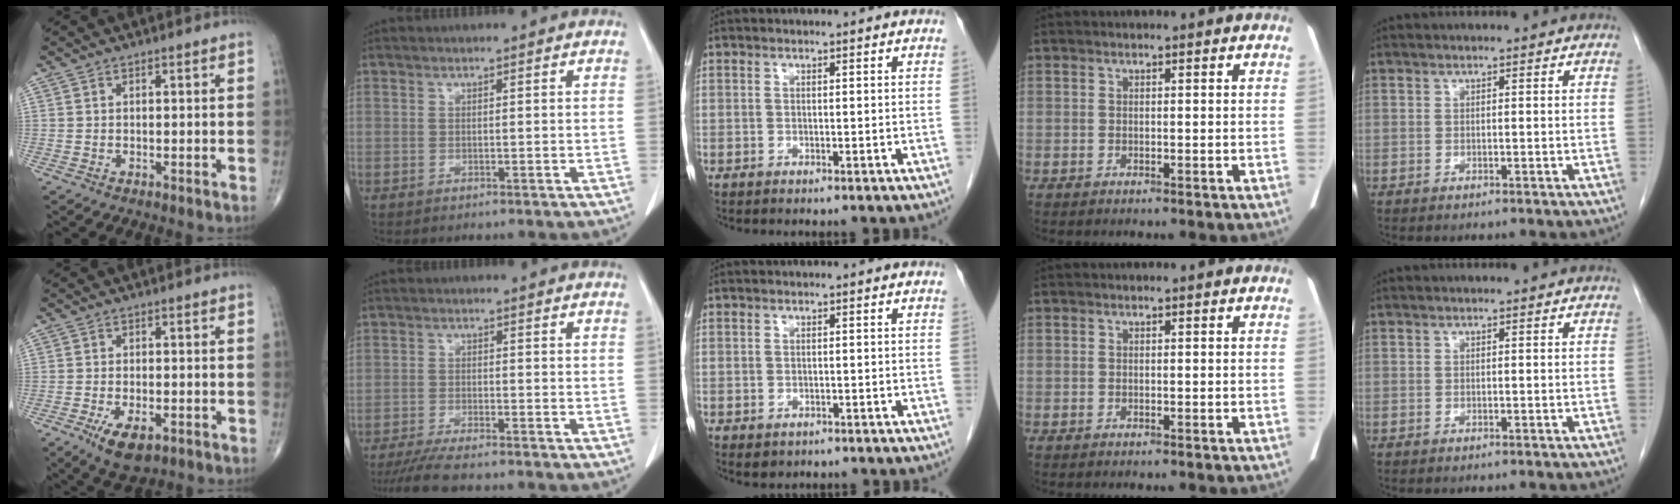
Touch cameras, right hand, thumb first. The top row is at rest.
{"thumb": {"total": 6.6, "force": [-3.2, 2.9, 5.0], "torque": [-0.088, 0.000, -0.047]}, "index": {"total": 7.5, "force": [-6.4, 0.5, 3.8], "torque": [-0.057, -0.019, -0.108]}, "middle": {"total": 1.4, "force": [-0.7, 1.1, 0.5], "torque": [-0.009, 0.000, -0.002]}}